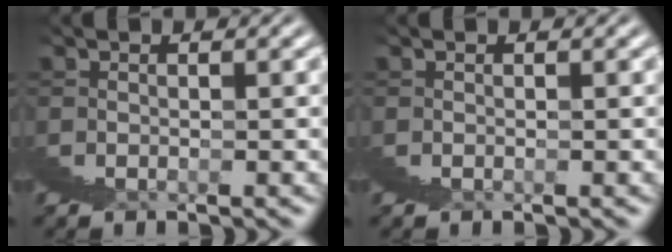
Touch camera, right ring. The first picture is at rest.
{"total": 0.0}